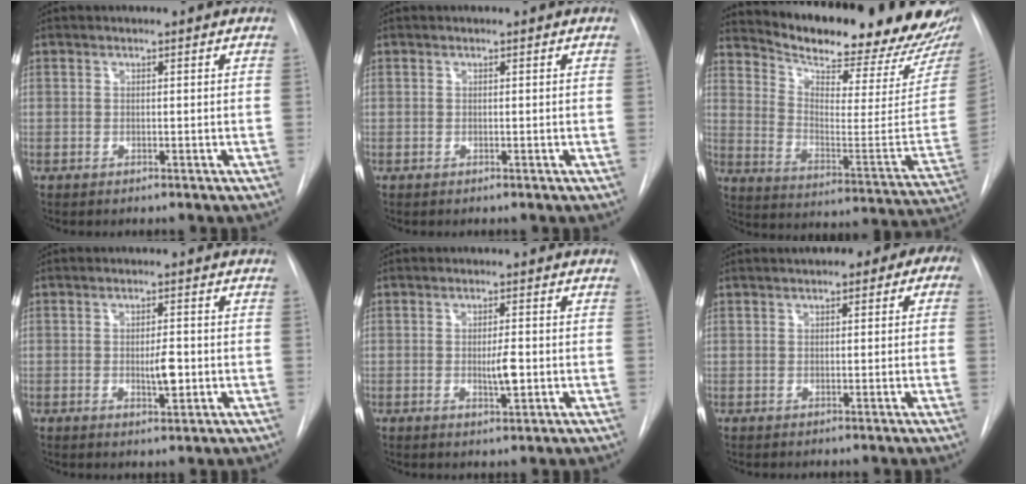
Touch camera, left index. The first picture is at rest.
{"total": 0.0}
{"total": 26.6, "force": [23.4, 4.4, 11.8], "torque": [-0.195, -0.083, 0.311]}
{"total": 3.4, "force": [-0.5, 1.0, 3.2], "torque": [-0.055, -0.003, -0.005]}
{"total": 3.2, "force": [-0.5, 0.7, 3.1], "torque": [-0.054, -0.004, -0.006]}
{"total": 7.8, "force": [3.7, 3.2, 6.1], "torque": [-0.068, 0.036, 0.043]}